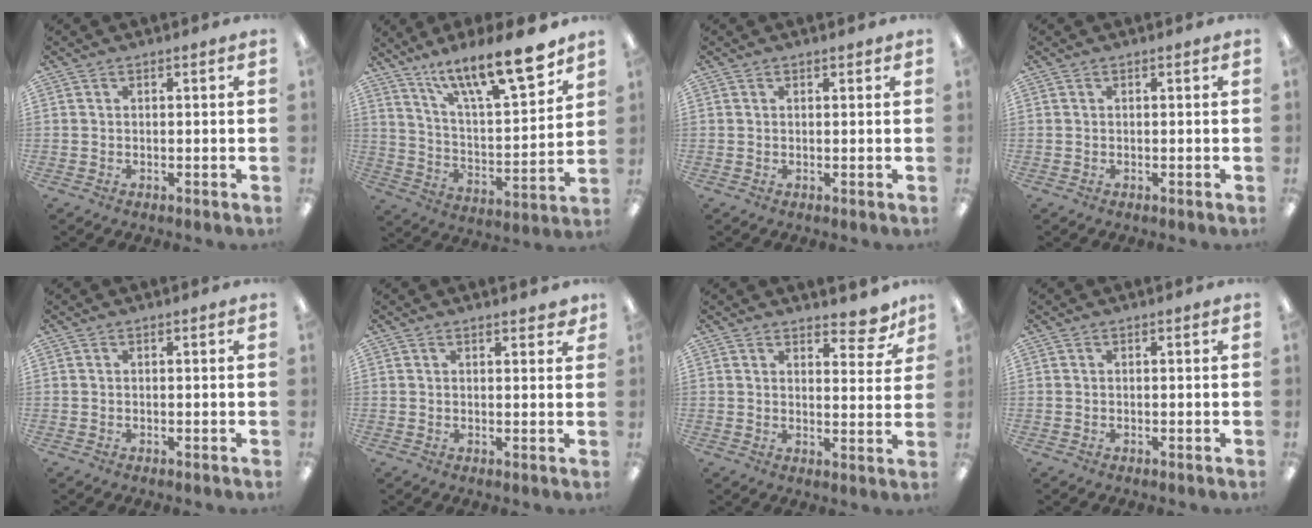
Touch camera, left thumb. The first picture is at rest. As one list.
[{"total": 18.4, "force": [14.2, 4.3, 10.9], "torque": [-0.173, -0.096, 0.234]}, {"total": 0.5, "force": [0.4, 0.3, 0.2], "torque": [-0.003, 0.001, 0.008]}, {"total": 0.0}, {"total": 0.0}, {"total": 2.2, "force": [1.8, 0.8, 1.1], "torque": [-0.007, -0.007, 0.029]}, {"total": 7.0, "force": [5.6, 2.8, 3.3], "torque": [-0.022, -0.036, 0.093]}, {"total": 0.0}]